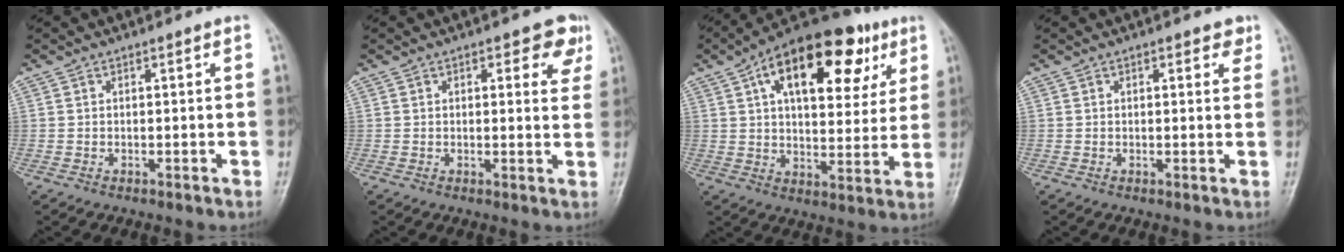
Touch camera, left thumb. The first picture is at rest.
{"total": 5.3, "force": [2.7, 2.6, 3.8], "torque": [-0.013, -0.009, 0.024]}
{"total": 23.6, "force": [10.0, 11.6, 17.9], "torque": [-0.234, 0.007, 0.152]}
{"total": 2.3, "force": [1.3, 1.2, 1.5], "torque": [-0.006, -0.004, 0.013]}